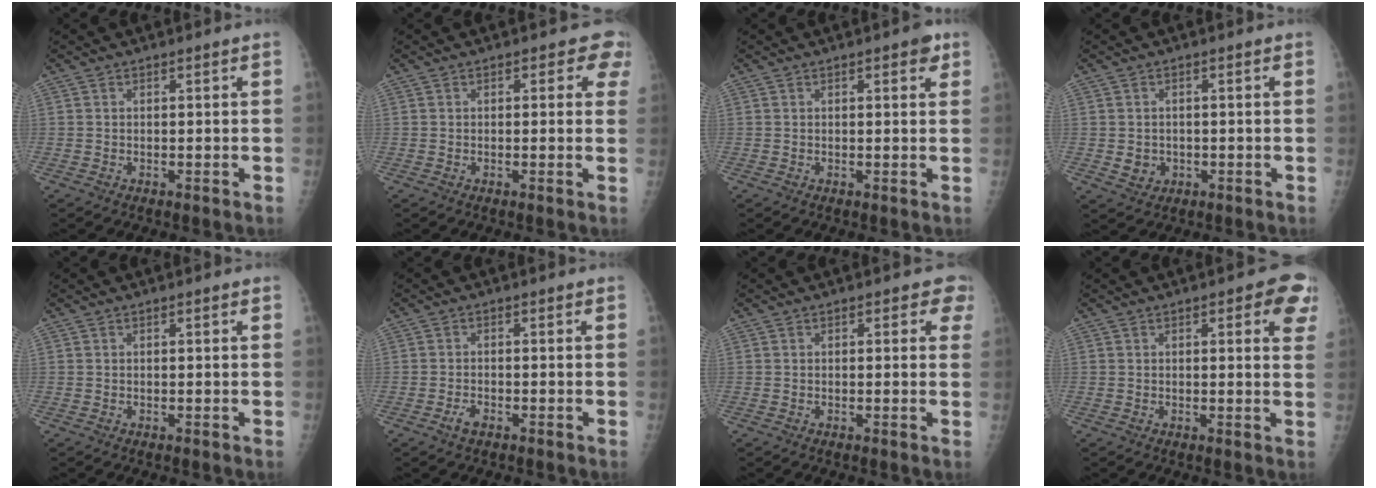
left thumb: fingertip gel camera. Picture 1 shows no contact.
{"total": 3.5, "force": [1.7, 2.2, 2.1], "torque": [0.017, -0.001, 0.006]}
{"total": 2.3, "force": [1.2, 0.9, 1.7], "torque": [-0.011, -0.001, 0.011]}
{"total": 3.1, "force": [-0.4, 2.8, 1.3], "torque": [-0.009, 0.001, 0.003]}
{"total": 0.0}
{"total": 2.0, "force": [-1.3, 1.0, 1.2], "torque": [-0.027, 0.004, -0.024]}
{"total": 2.8, "force": [1.3, 1.7, 1.9], "torque": [0.008, 0.000, 0.005]}
{"total": 7.1, "force": [3.1, 2.6, 5.8], "torque": [-0.038, -0.005, 0.027]}